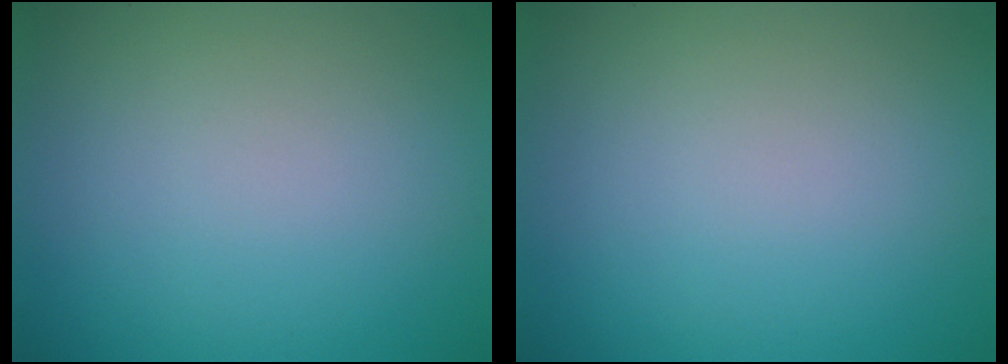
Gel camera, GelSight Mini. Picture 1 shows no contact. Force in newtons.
{"total": 0.0}